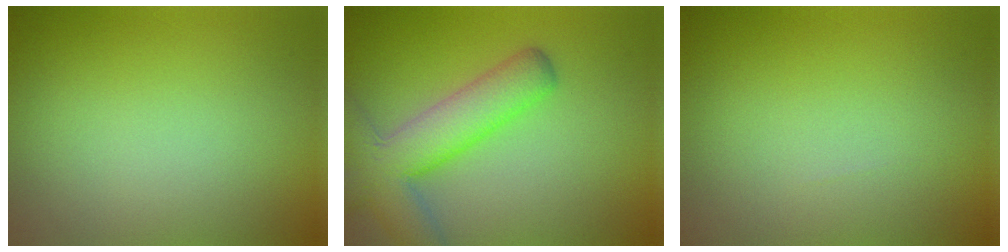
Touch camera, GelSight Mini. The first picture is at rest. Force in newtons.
{"total": 6.9, "press": 6.9, "slide": 0.4}
{"total": 0.0}